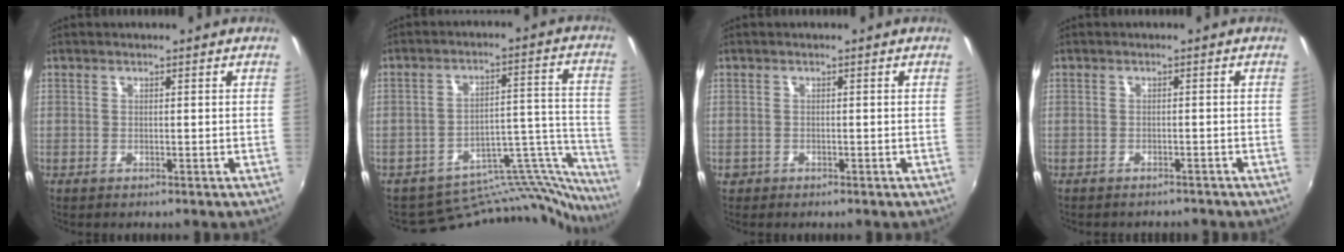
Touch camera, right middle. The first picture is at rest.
{"total": 19.0, "force": [-18.8, 2.7, 1.5], "torque": [0.003, 0.061, -0.277]}
{"total": 1.3, "force": [-0.5, 1.1, 0.4], "torque": [-0.008, -0.003, -0.009]}
{"total": 2.7, "force": [-2.5, 0.7, 0.6], "torque": [-0.018, -0.010, -0.036]}